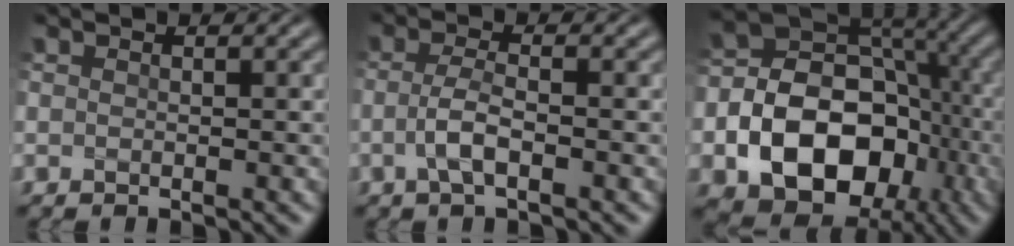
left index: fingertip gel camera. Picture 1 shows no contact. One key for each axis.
{"total": 2.4, "fx": -0.7, "fy": 0.6, "fz": 2.2, "tx": -0.048, "ty": 0.006, "tz": -0.020}
{"total": 13.3, "fx": -3.6, "fy": 10.0, "fz": 8.0, "tx": -0.126, "ty": -0.005, "tz": -0.061}